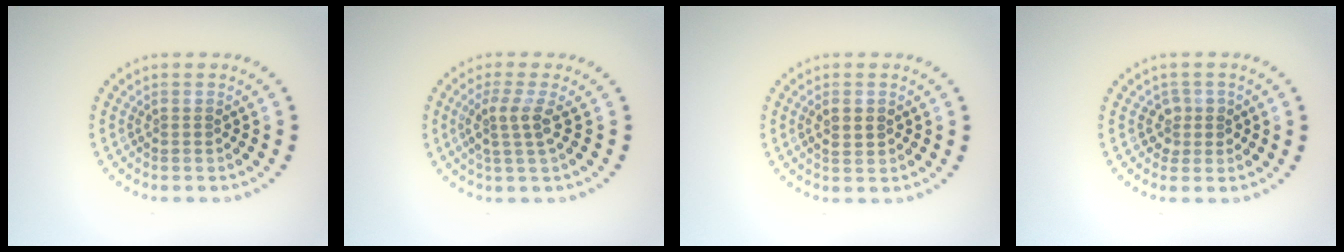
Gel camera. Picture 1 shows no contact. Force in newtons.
{"total": 2.5, "press": 1.9, "slide": 1.6}
{"total": 1.3, "press": 1.3, "slide": 0.3}
{"total": 1.3, "press": 1.1, "slide": 0.7}